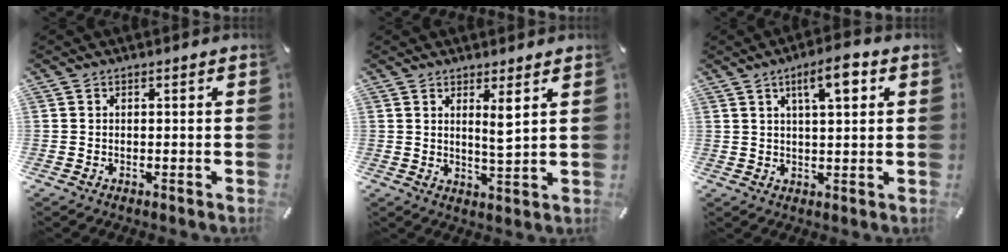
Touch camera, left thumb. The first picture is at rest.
{"total": 4.5, "force": [2.3, 0.5, 3.8], "torque": [-0.067, -0.015, 0.034]}
{"total": 7.4, "force": [3.3, 2.4, 6.2], "torque": [-0.097, -0.004, 0.049]}